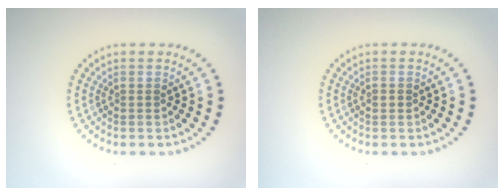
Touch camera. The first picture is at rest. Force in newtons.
{"total": 0.9, "press": 0.9, "slide": 0.2}